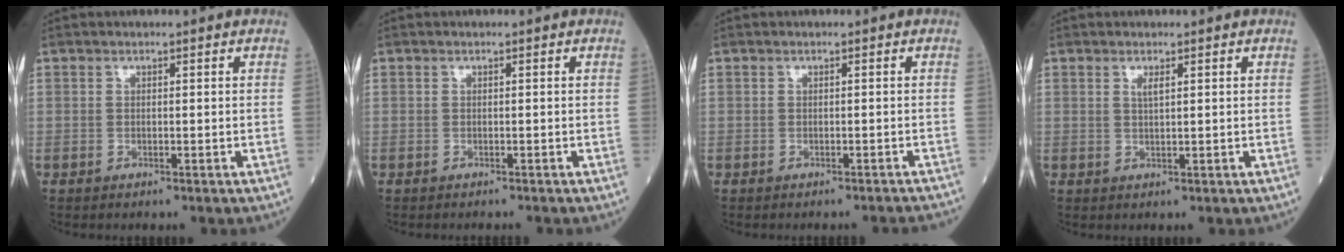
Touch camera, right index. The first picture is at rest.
{"total": 1.2, "force": [-1.1, -0.1, 0.3], "torque": [-0.002, 0.001, -0.015]}
{"total": 4.1, "force": [-4.0, -0.2, 0.8], "torque": [-0.011, -0.018, -0.040]}
{"total": 1.3, "force": [0.7, 0.1, 1.1], "torque": [-0.028, -0.004, 0.012]}